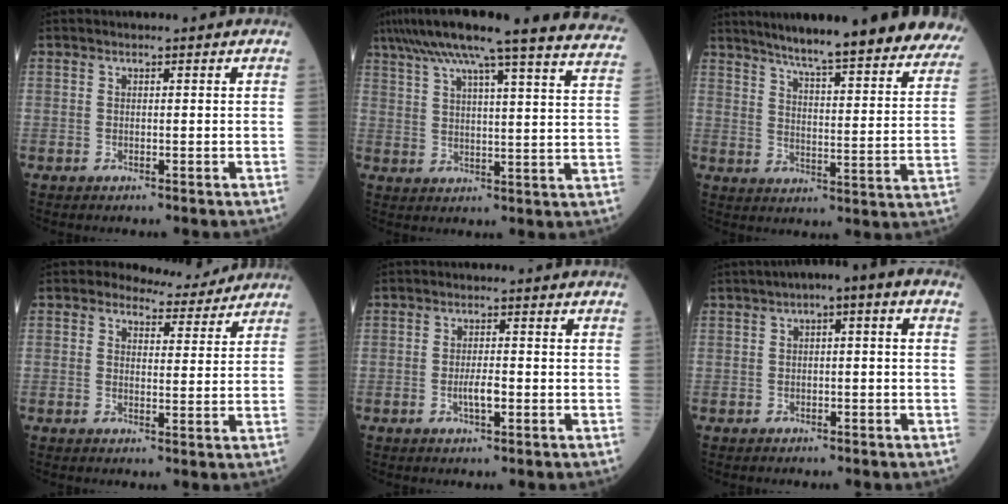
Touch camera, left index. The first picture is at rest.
{"total": 27.8, "force": [23.9, 0.3, 14.2], "torque": [-0.228, -0.035, 0.296]}
{"total": 28.6, "force": [25.0, 2.5, 13.6], "torque": [-0.188, -0.060, 0.306]}
{"total": 5.2, "force": [4.7, 2.1, 0.4], "torque": [-0.003, 0.001, 0.055]}
{"total": 2.6, "force": [-0.9, 0.6, 2.4], "torque": [-0.046, 0.001, -0.016]}
{"total": 4.8, "force": [1.1, 1.0, 4.6], "torque": [-0.063, 0.028, 0.006]}